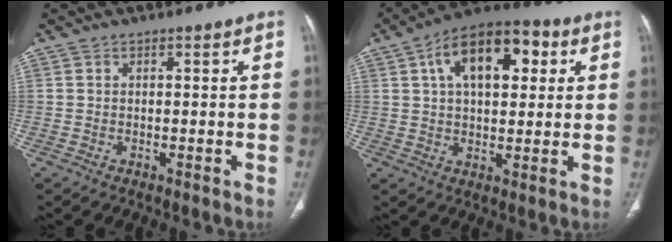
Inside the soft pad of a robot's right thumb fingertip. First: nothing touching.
{"total": 15.9, "force": [5.2, 8.5, 12.3], "torque": [-0.168, 0.015, 0.077]}